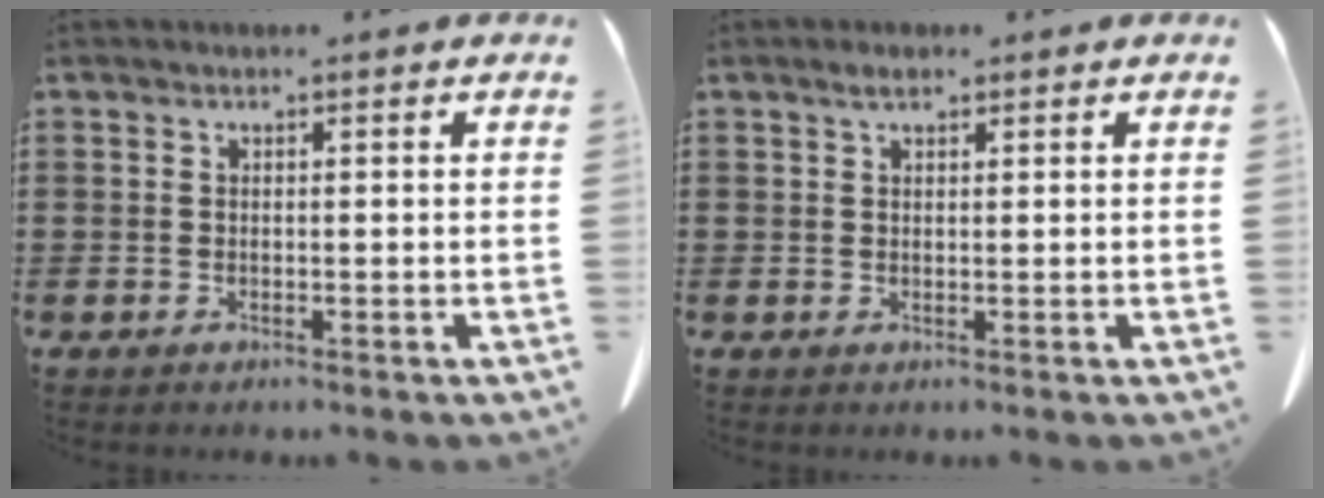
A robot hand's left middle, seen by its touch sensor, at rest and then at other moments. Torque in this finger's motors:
{"motor_torque": [0.05, 0.02, 0.01, 0.00]}